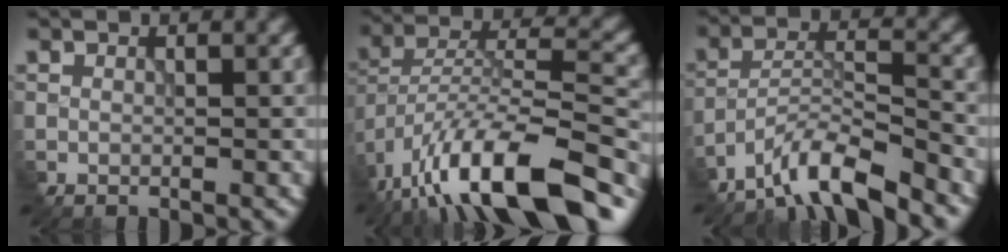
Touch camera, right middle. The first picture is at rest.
{"total": 15.2, "force": [-10.6, 5.3, 9.5], "torque": [-0.177, 0.010, -0.173]}
{"total": 6.8, "force": [-5.8, 1.1, 3.4], "torque": [-0.062, 0.005, -0.109]}